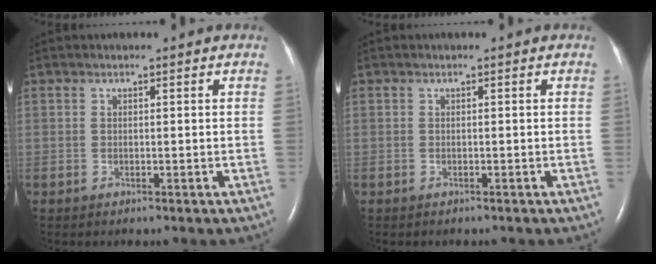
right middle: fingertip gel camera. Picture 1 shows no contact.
{"total": 0.8, "force": [-0.7, 0.3, 0.3], "torque": [-0.015, -0.001, -0.006]}